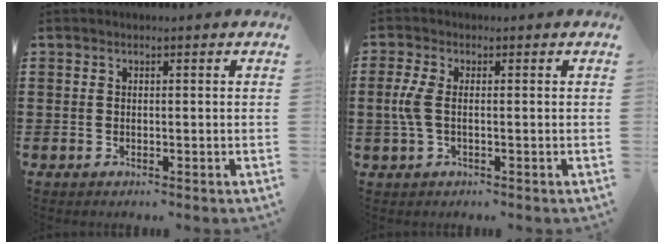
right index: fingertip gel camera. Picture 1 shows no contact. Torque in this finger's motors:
{"motor_torque": [0.14, 0.02, 0.23, 0.09]}